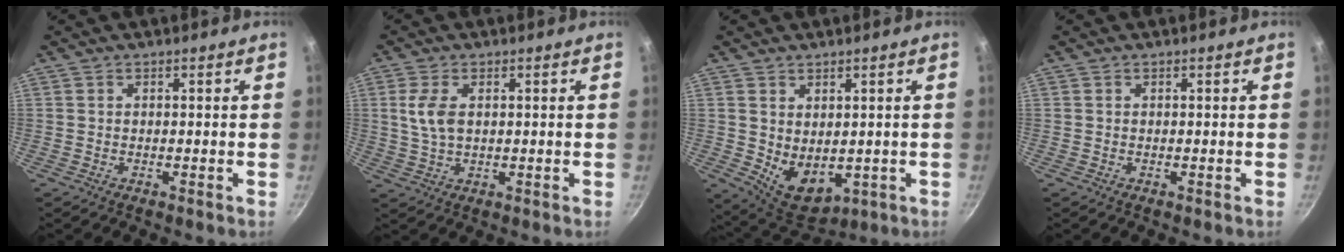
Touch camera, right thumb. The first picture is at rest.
{"total": 5.5, "force": [1.1, 3.2, 4.4], "torque": [-0.089, -0.001, 0.022]}
{"total": 8.6, "force": [0.4, 5.9, 6.2], "torque": [-0.071, -0.022, 0.031]}
{"total": 0.0}